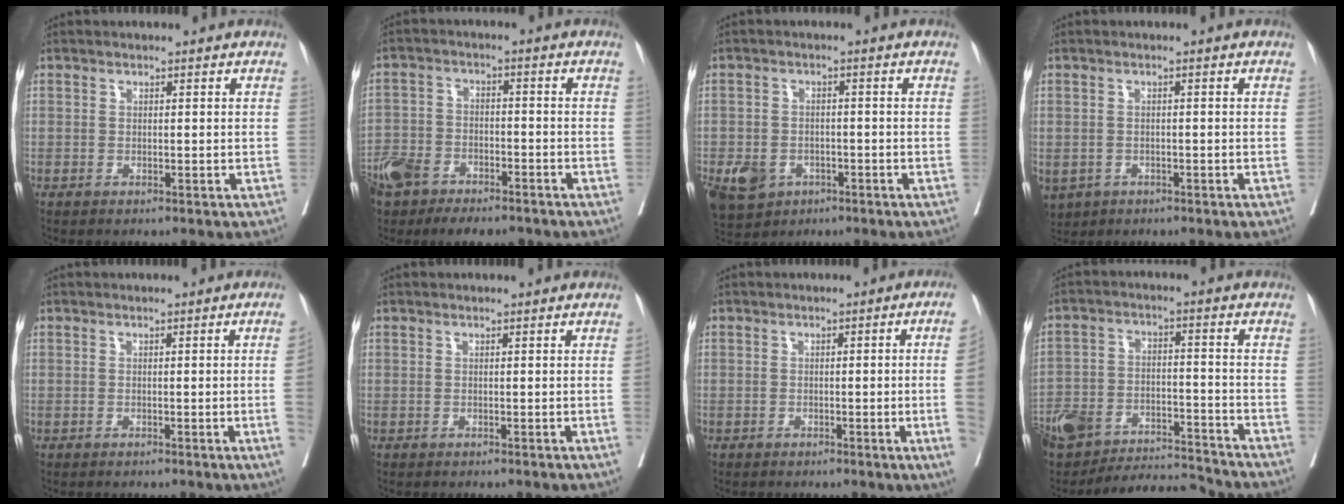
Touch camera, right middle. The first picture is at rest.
{"total": 12.5, "force": [-8.8, 6.5, 6.1], "torque": [-0.133, 0.008, -0.145]}
{"total": 8.9, "force": [-4.3, 6.9, 3.6], "torque": [-0.083, 0.001, -0.059]}
{"total": 7.2, "force": [-3.5, 5.8, 2.6], "torque": [-0.076, -0.003, -0.048]}
{"total": 3.1, "force": [-0.5, -1.2, 2.8], "torque": [-0.034, -0.005, -0.006]}
{"total": 0.6, "force": [-0.1, -0.2, 0.6], "torque": [-0.004, 0.001, -0.001]}
{"total": 7.6, "force": [-1.2, -1.9, 7.3], "torque": [-0.075, -0.012, -0.017]}
{"total": 14.8, "force": [-13.6, 3.8, 4.3], "torque": [-0.083, 0.026, -0.226]}